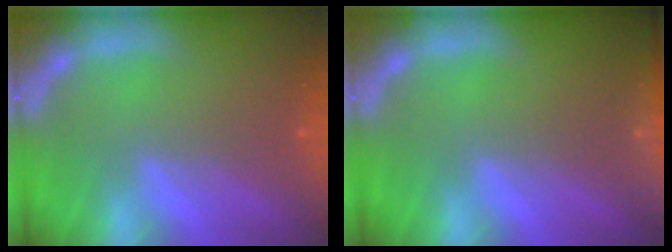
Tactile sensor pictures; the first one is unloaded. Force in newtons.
{"total": 6.5}